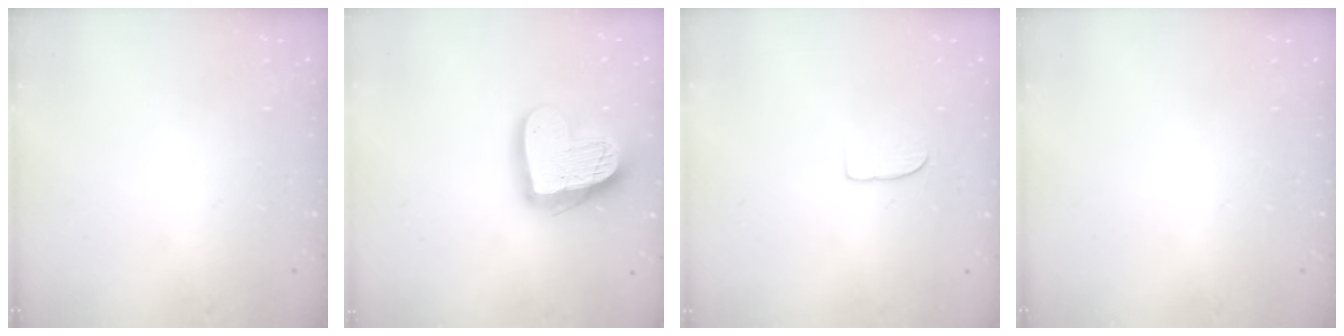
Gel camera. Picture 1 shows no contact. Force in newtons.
{"total": 20.0, "press": 20.0, "slide": 1.7}
{"total": 5.0, "press": 4.9, "slide": 0.4}
{"total": 0.0}